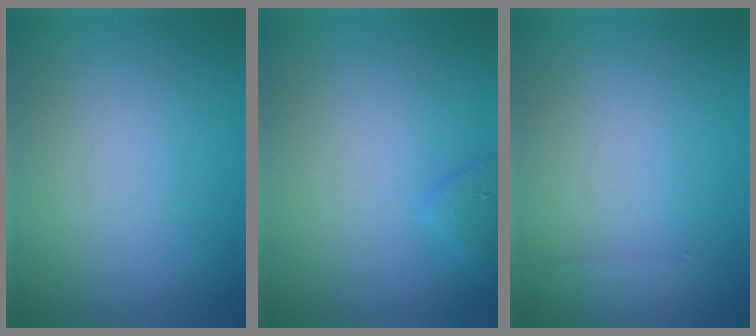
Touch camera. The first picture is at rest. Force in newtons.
{"total": 1.2, "press": 1.2, "slide": 0.1}
{"total": 1.3, "press": 1.3, "slide": 0.1}